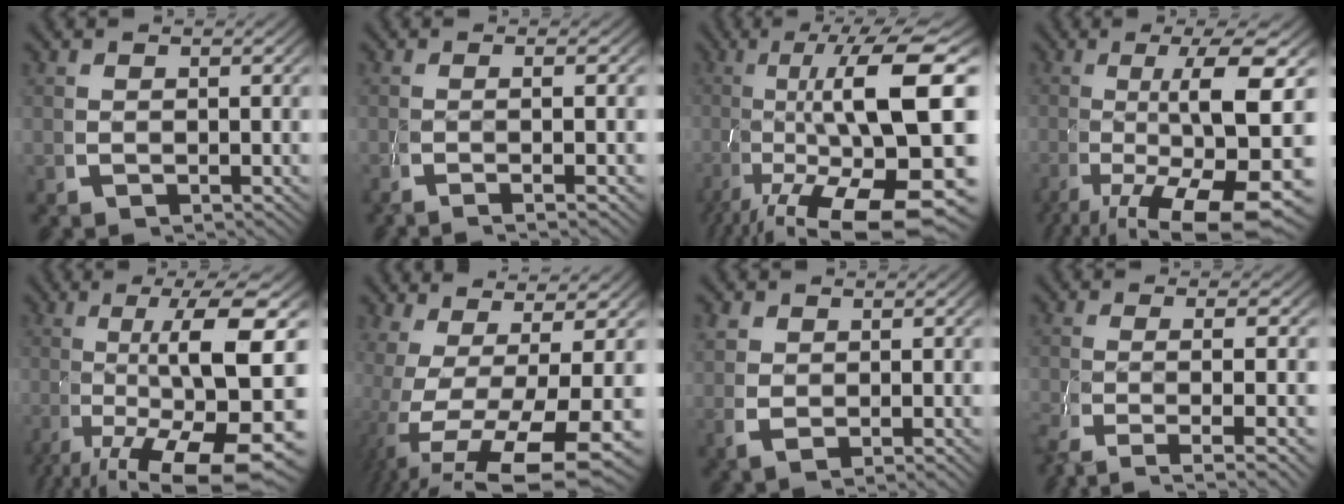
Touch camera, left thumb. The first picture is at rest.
{"total": 2.7, "force": [-0.8, -0.2, 2.6], "torque": [-0.049, 0.002, -0.017]}
{"total": 18.2, "force": [-1.9, 9.6, 15.4], "torque": [-0.271, -0.061, 0.007]}
{"total": 13.7, "force": [-3.3, 6.0, 11.9], "torque": [-0.213, -0.047, -0.020]}
{"total": 15.3, "force": [-3.2, 7.2, 13.2], "torque": [-0.234, -0.054, -0.015]}
{"total": 11.1, "force": [-2.5, 5.8, 9.2], "torque": [-0.195, -0.059, 0.003]}
{"total": 1.8, "force": [0.8, 1.1, 1.3], "torque": [-0.036, -0.007, 0.022]}
{"total": 6.8, "force": [-3.0, 2.2, 5.7], "torque": [-0.114, -0.025, -0.036]}